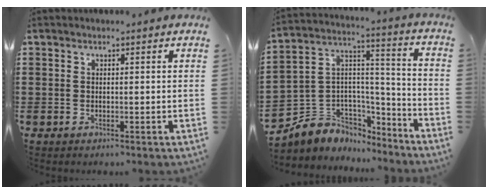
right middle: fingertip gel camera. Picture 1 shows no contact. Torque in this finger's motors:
{"motor_torque": [2.14, 0.00, -0.81, -0.18]}